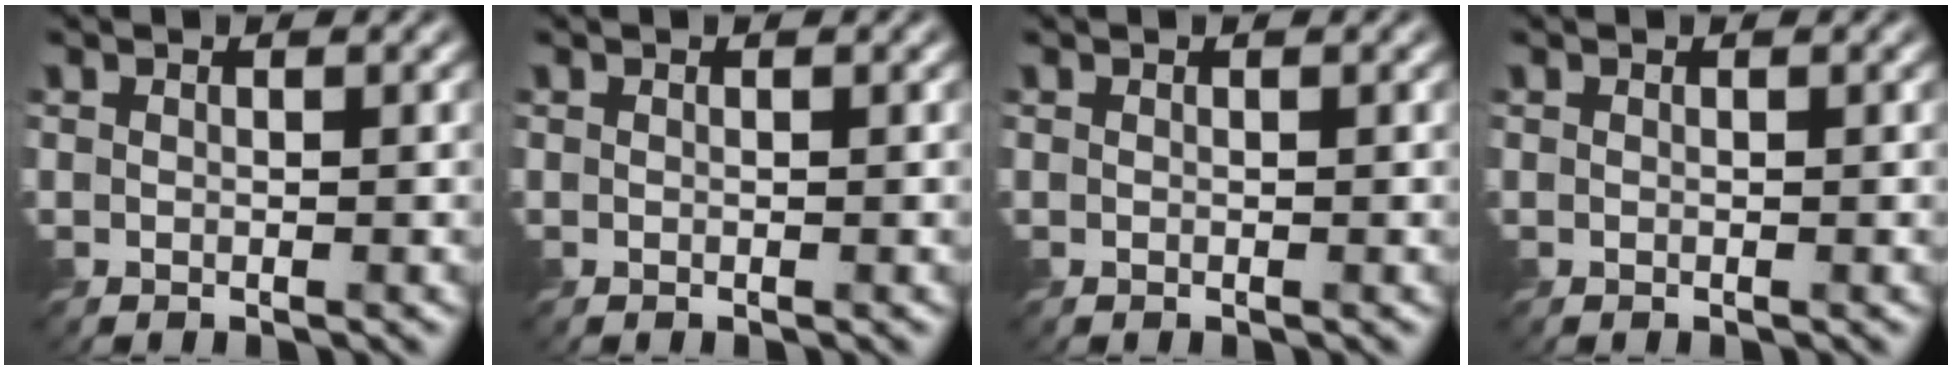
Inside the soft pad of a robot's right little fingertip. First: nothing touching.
{"total": 0.0}
{"total": 0.0}
{"total": 0.0}